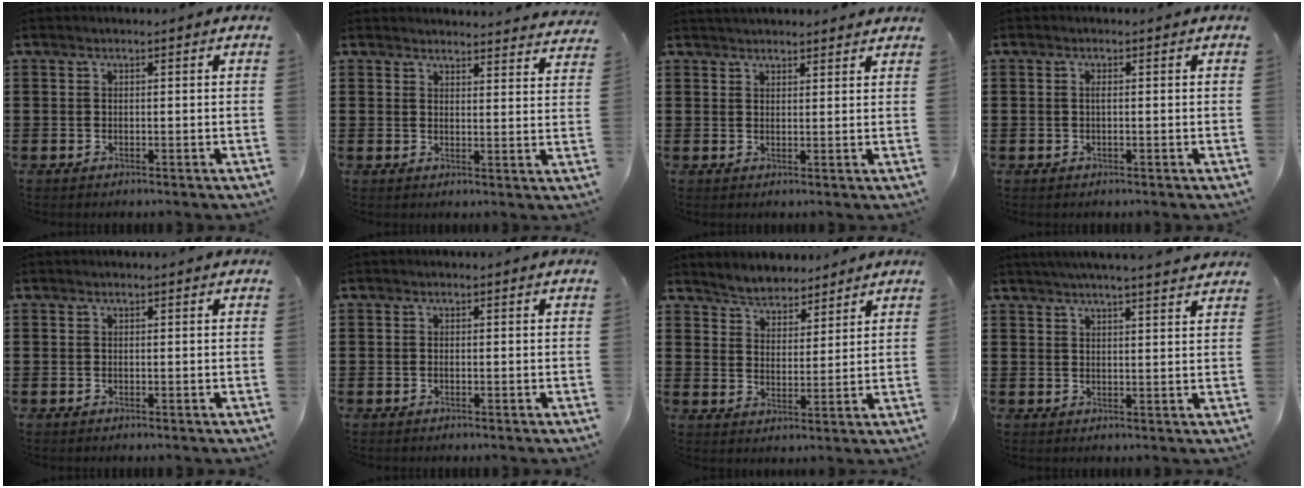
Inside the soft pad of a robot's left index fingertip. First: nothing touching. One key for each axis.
{"total": 3.3, "fx": 3.3, "fy": -0.1, "fz": 0.0, "tx": -0.003, "ty": -0.020, "tz": 0.060}
{"total": 2.1, "fx": 2.0, "fy": 0.2, "fz": 0.0, "tx": -0.006, "ty": -0.001, "tz": 0.040}
{"total": 0.7, "fx": 0.0, "fy": 0.2, "fz": 0.7, "tx": -0.016, "ty": -0.004, "tz": 0.001}
{"total": 0.0}
{"total": 0.0}
{"total": 4.1, "fx": 4.0, "fy": 0.8, "fz": -0.6, "tx": -0.008, "ty": -0.018, "tz": 0.073}
{"total": 3.4, "fx": 3.2, "fy": -0.6, "fz": 1.1, "tx": -0.032, "ty": -0.011, "tz": 0.056}